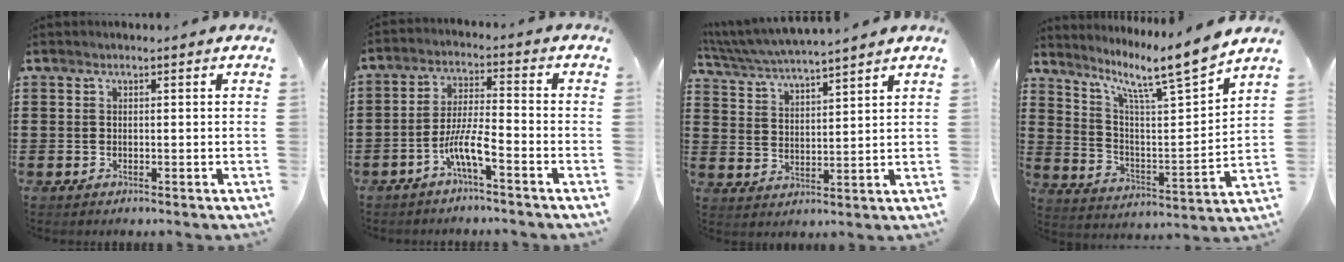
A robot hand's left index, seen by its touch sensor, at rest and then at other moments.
{"total": 6.8, "force": [-3.8, 0.8, 5.5], "torque": [-0.119, -0.006, -0.075]}
{"total": 4.7, "force": [4.6, -0.4, 1.1], "torque": [-0.042, -0.027, 0.077]}
{"total": 10.4, "force": [8.6, 0.6, 5.8], "torque": [-0.124, -0.064, 0.130]}